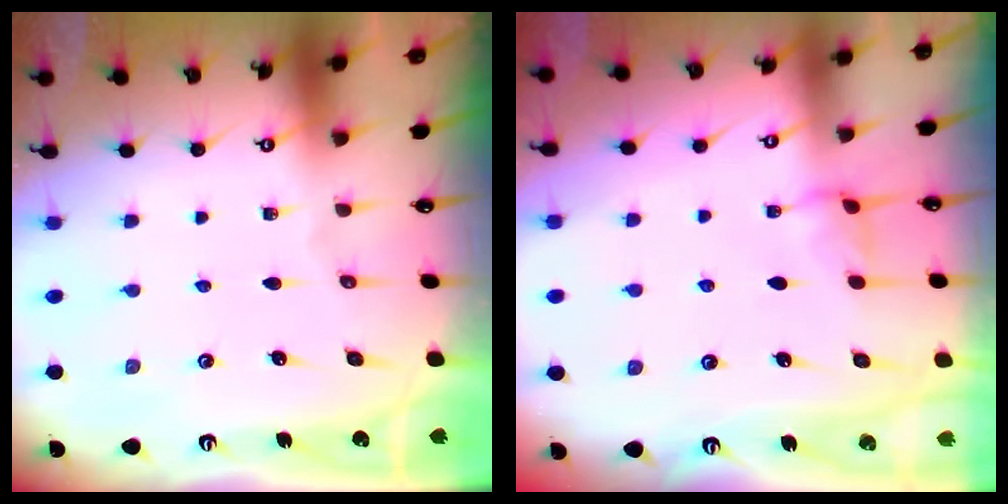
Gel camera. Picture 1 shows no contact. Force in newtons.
{"total": 2.7, "press": 2.7, "slide": 0.4}